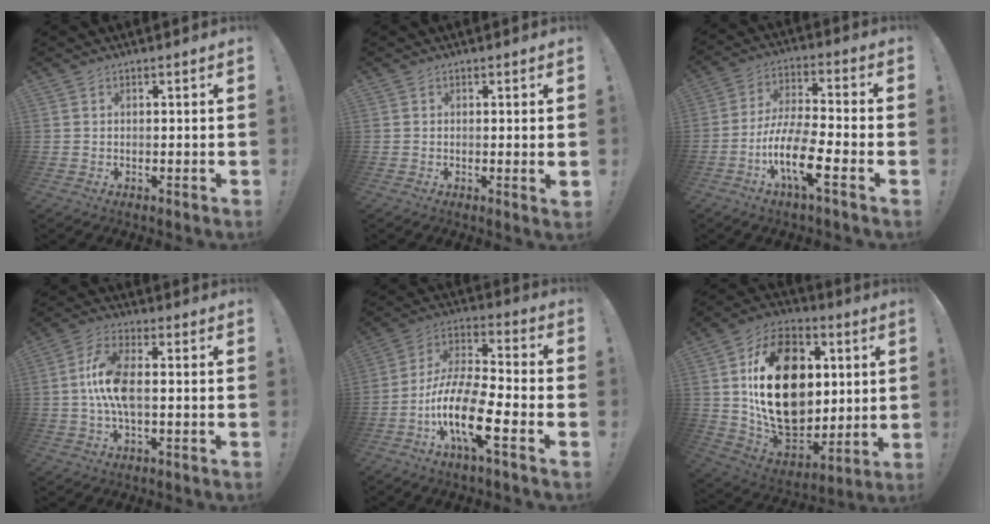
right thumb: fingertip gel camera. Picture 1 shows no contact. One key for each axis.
{"total": 1.8, "fx": 0.6, "fy": -0.3, "fz": 1.7, "tx": -0.013, "ty": -0.010, "tz": 0.006}
{"total": 15.6, "fx": -6.6, "fy": 4.8, "fz": 13.3, "tx": -0.255, "ty": 0.020, "tz": -0.112}
{"total": 11.4, "fx": -0.3, "fy": 5.0, "fz": 10.3, "tx": -0.204, "ty": 0.003, "tz": -0.005}
{"total": 19.3, "fx": -7.9, "fy": 6.1, "fz": 16.5, "tx": -0.327, "ty": 0.028, "tz": -0.137}
{"total": 27.0, "fx": 4.1, "fy": 19.1, "fz": 18.6, "tx": -0.323, "ty": -0.018, "tz": 0.096}